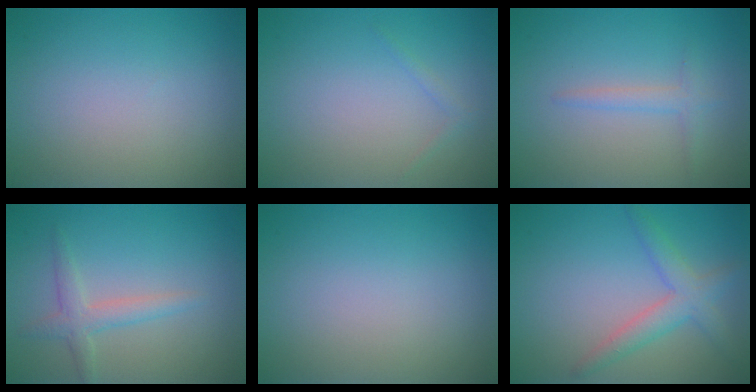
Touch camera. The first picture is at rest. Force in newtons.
{"total": 0.6, "press": 0.6, "slide": 0.1}
{"total": 1.5, "press": 1.5, "slide": 0.1}
{"total": 2.2, "press": 2.2, "slide": 0.1}
{"total": 0.0}
{"total": 3.2, "press": 3.2, "slide": 0.2}